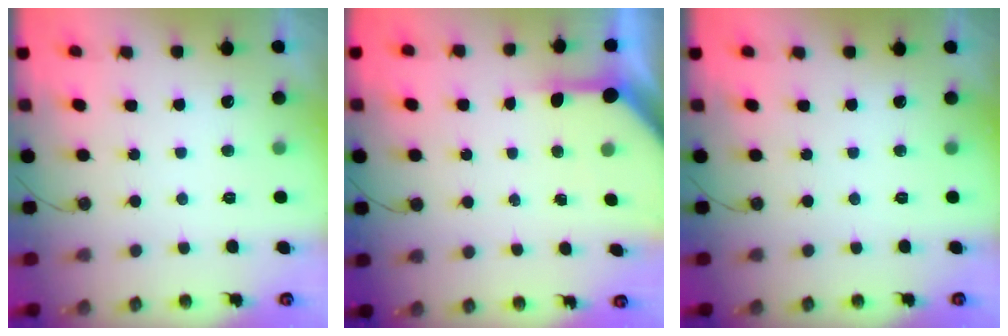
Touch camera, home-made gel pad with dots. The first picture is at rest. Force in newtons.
{"total": 6.0, "press": 6.0, "slide": 0.5}
{"total": 0.0}